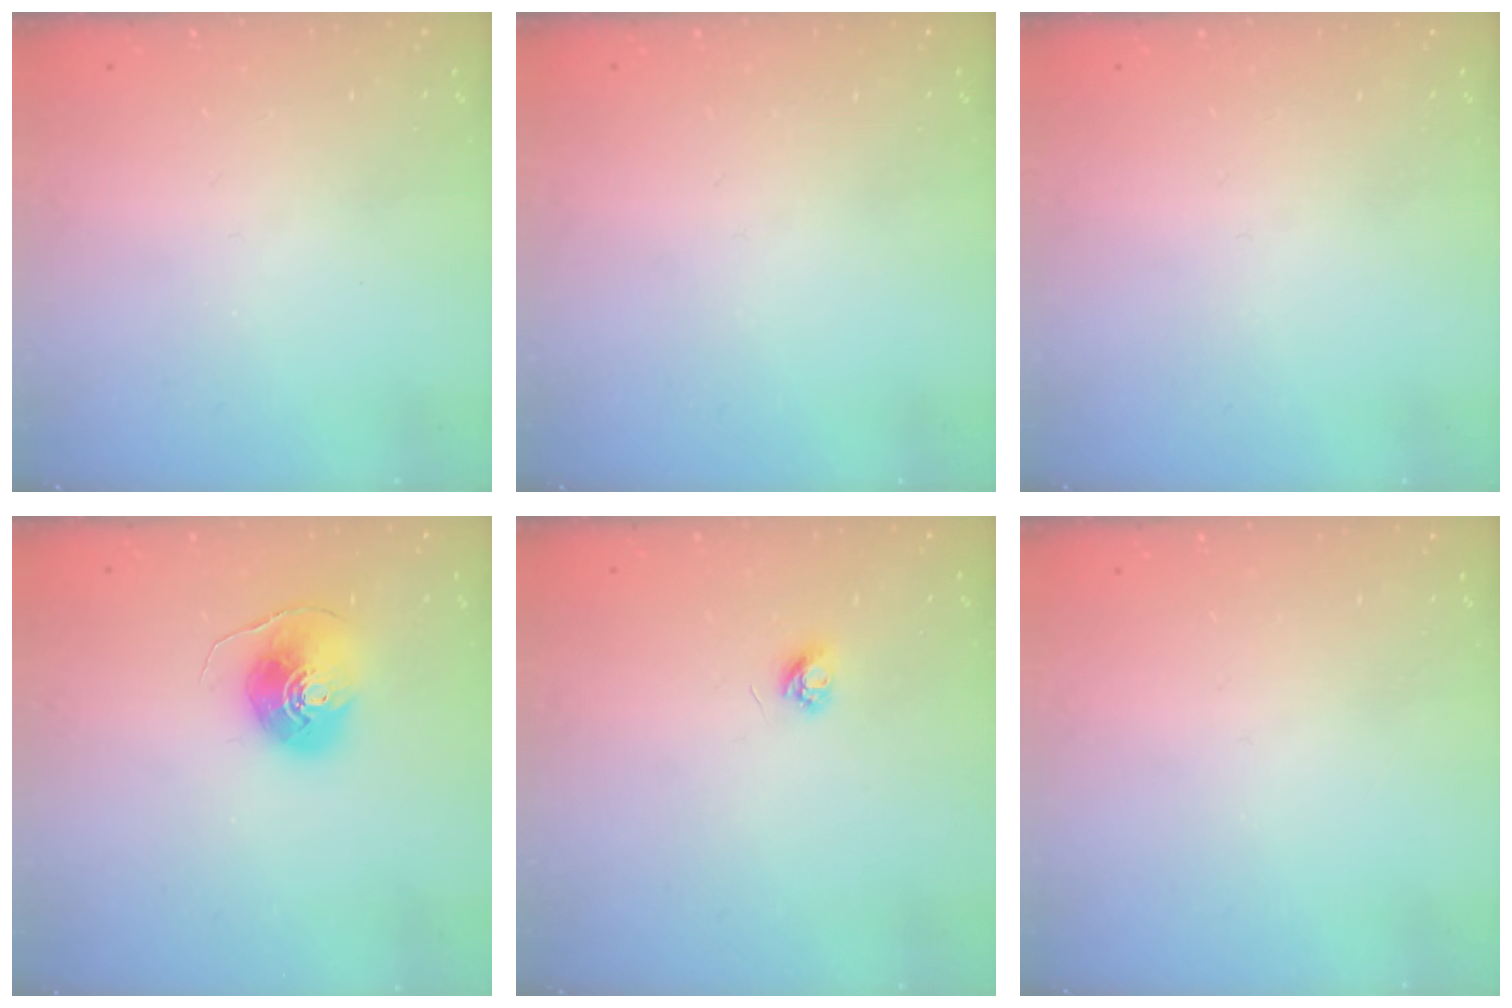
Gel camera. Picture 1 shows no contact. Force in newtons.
{"total": 0.0}
{"total": 0.0}
{"total": 8.3, "press": 8.3, "slide": 0.6}
{"total": 3.2, "press": 3.1, "slide": 0.4}
{"total": 0.0}